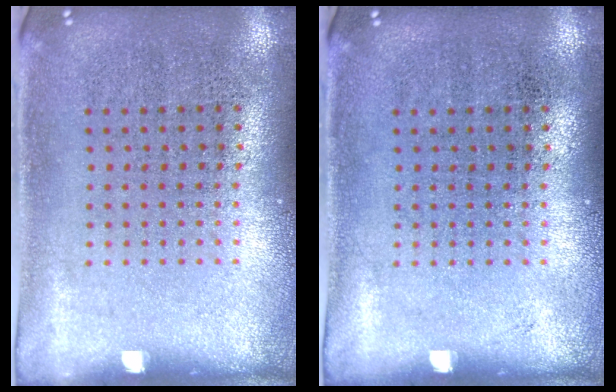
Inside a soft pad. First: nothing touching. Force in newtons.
{"total": 0.0}